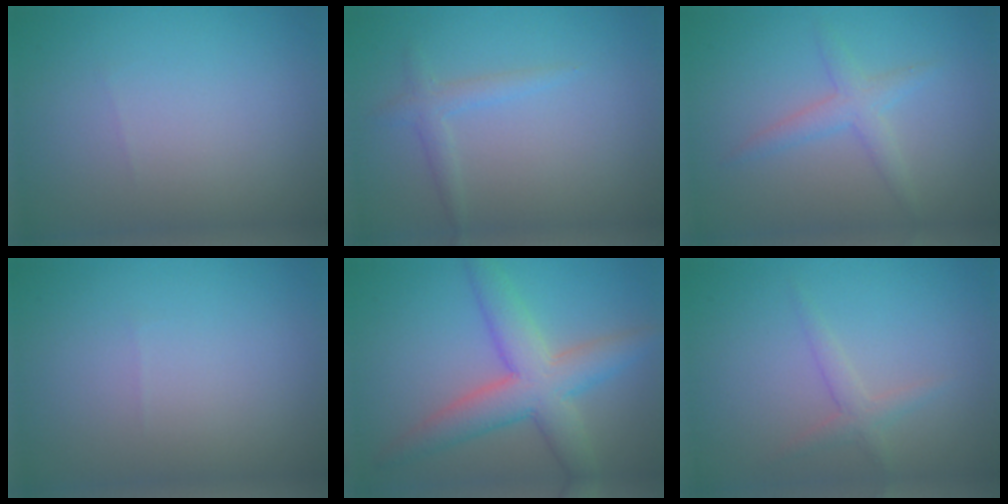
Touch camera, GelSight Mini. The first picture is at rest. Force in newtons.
{"total": 0.9, "press": 0.9, "slide": 0.1}
{"total": 2.2, "press": 2.2, "slide": 0.1}
{"total": 0.0}
{"total": 7.1, "press": 7.1, "slide": 0.2}
{"total": 1.7, "press": 1.7, "slide": 0.1}